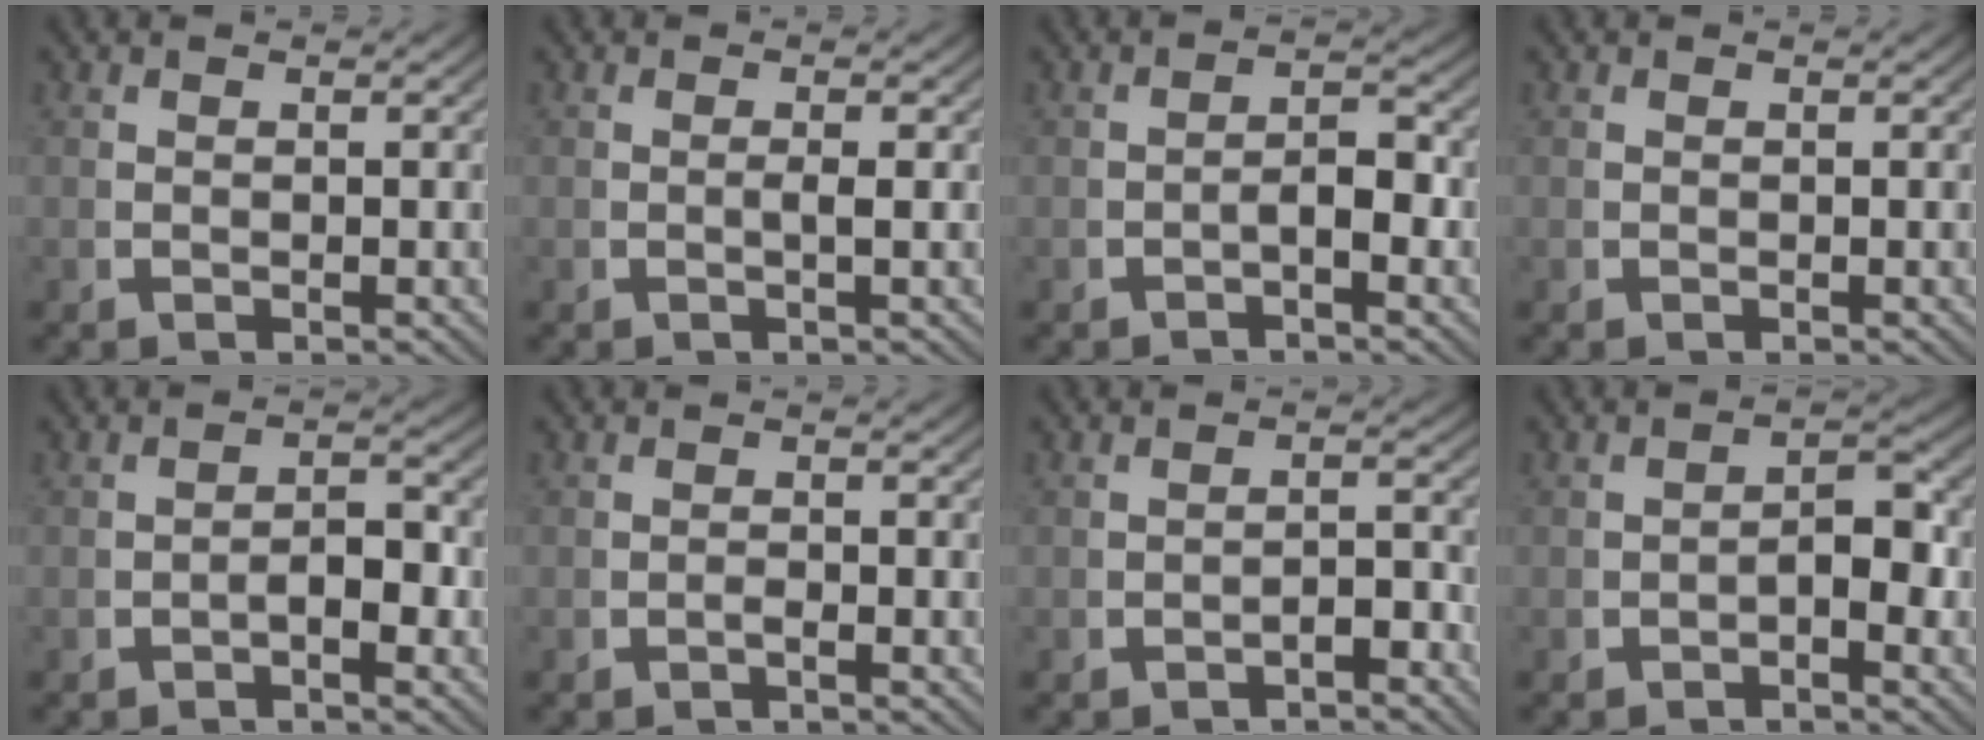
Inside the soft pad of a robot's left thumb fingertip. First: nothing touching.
{"total": 1.0, "force": [0.0, 0.3, 1.0], "torque": [-0.023, 0.001, -0.002]}
{"total": 2.5, "force": [-0.9, 1.0, 2.0], "torque": [-0.038, -0.006, -0.011]}
{"total": 0.0}
{"total": 2.3, "force": [-1.0, 1.0, 1.8], "torque": [-0.030, -0.007, -0.014]}
{"total": 0.8, "force": [-0.7, 0.1, 0.3], "torque": [-0.007, 0.000, -0.014]}
{"total": 2.0, "force": [-1.7, 0.5, 0.8], "torque": [-0.014, -0.007, -0.024]}
{"total": 2.7, "force": [-0.9, 1.2, 2.3], "torque": [-0.037, -0.004, -0.012]}